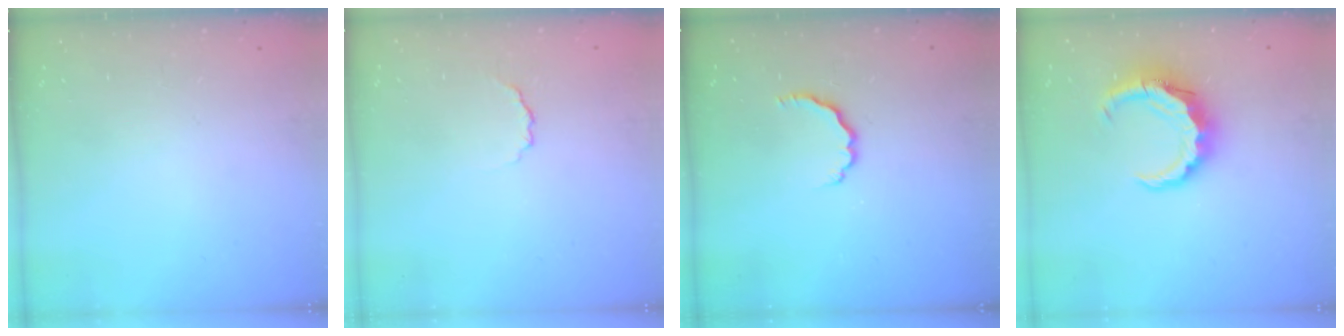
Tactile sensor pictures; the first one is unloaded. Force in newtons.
{"total": 3.1, "press": 3.0, "slide": 0.7}
{"total": 4.1, "press": 4.0, "slide": 0.9}
{"total": 9.3, "press": 9.2, "slide": 1.4}